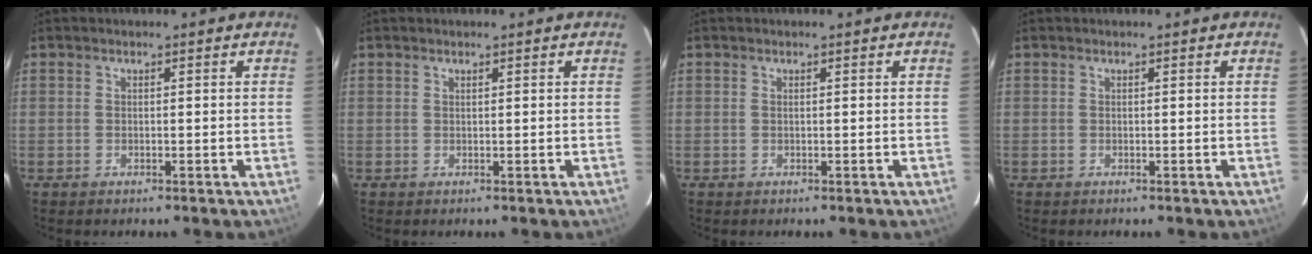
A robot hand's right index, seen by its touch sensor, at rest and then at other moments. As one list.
[{"total": 0.0}, {"total": 0.0}, {"total": 0.0}]